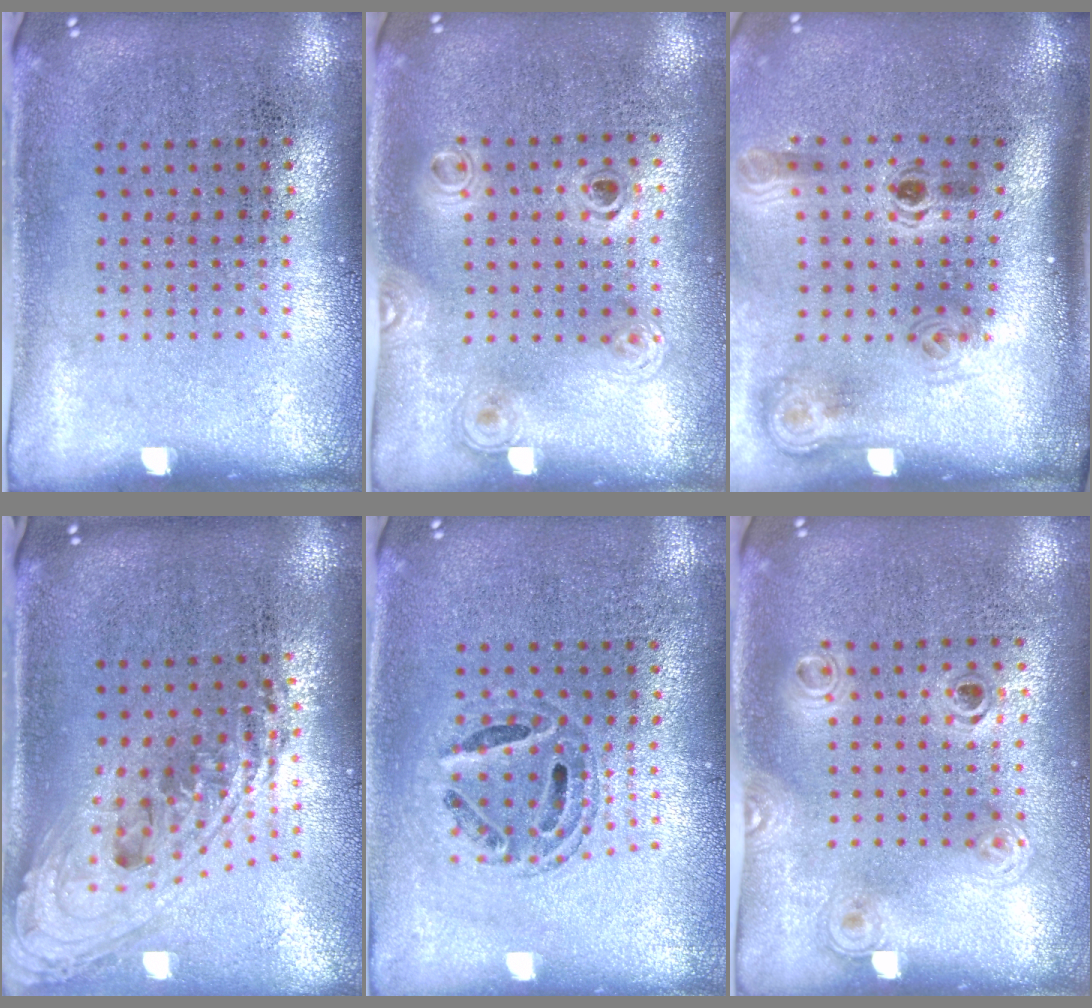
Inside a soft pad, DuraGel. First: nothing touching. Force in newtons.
{"total": 1.2, "press": 1.0, "slide": 0.7}
{"total": 2.2, "press": 1.4, "slide": 1.7}
{"total": 2.3, "press": 1.7, "slide": 1.6}
{"total": 0.6, "press": 0.6, "slide": 0.2}
{"total": 1.2, "press": 1.0, "slide": 0.7}